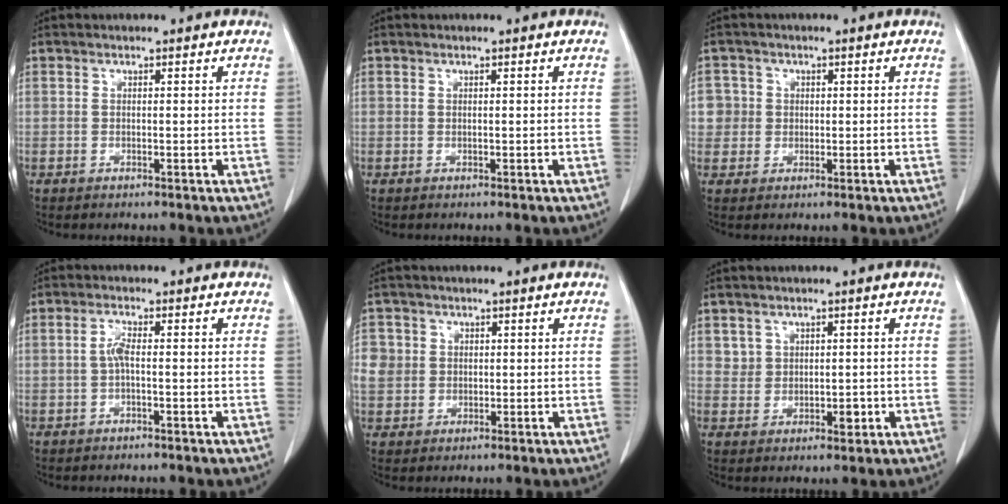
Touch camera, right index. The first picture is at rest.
{"total": 0.0}
{"total": 3.6, "force": [0.4, 3.5, 0.0], "torque": [0.015, 0.012, 0.009]}
{"total": 2.3, "force": [-0.2, 0.5, 2.2], "torque": [-0.044, 0.007, -0.005]}
{"total": 6.3, "force": [1.0, 6.0, 1.7], "torque": [-0.052, 0.018, 0.027]}
{"total": 3.1, "force": [0.7, 2.8, 1.1], "torque": [-0.009, -0.001, 0.017]}